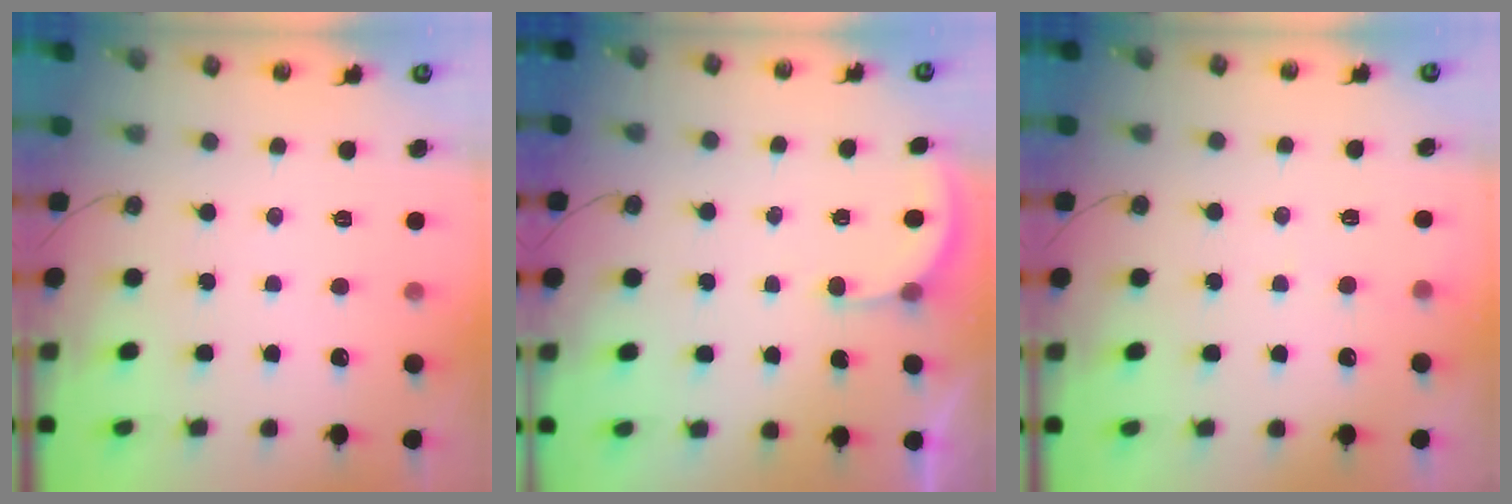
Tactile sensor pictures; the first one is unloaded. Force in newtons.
{"total": 2.4, "press": 2.4, "slide": 0.3}
{"total": 2.8, "press": 2.8, "slide": 0.2}